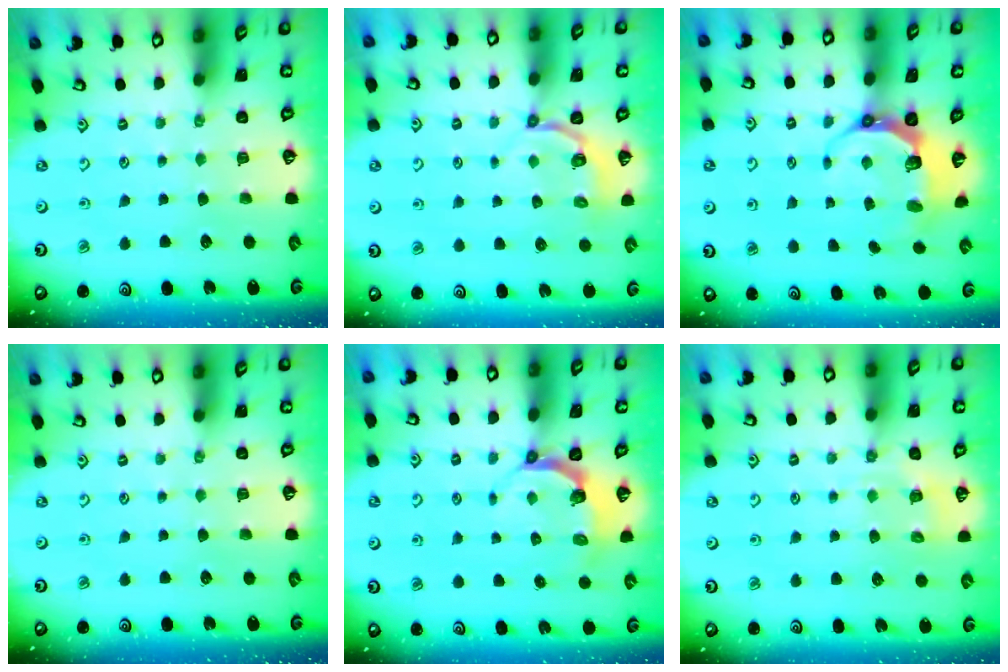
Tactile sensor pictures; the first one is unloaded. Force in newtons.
{"total": 3.6, "press": 2.6, "slide": 2.5}
{"total": 6.8, "press": 5.6, "slide": 3.9}
{"total": 0.0}
{"total": 4.7, "press": 3.7, "slide": 2.8}
{"total": 5.9, "press": 5.8, "slide": 1.1}